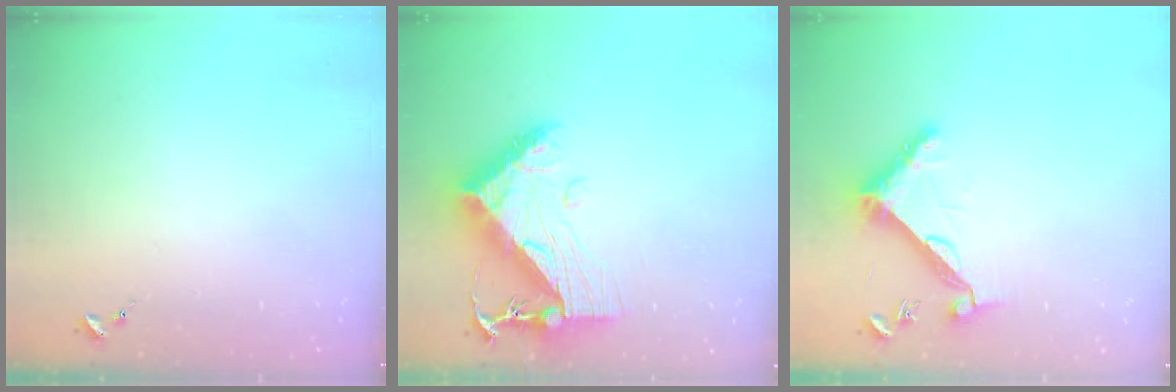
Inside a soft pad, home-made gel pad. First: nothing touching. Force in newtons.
{"total": 13.5, "press": 13.5, "slide": 1.2}
{"total": 11.1, "press": 11.0, "slide": 0.7}